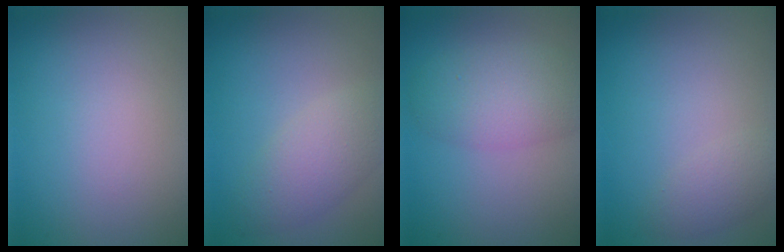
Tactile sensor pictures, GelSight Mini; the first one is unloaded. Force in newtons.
{"total": 3.6, "press": 3.6, "slide": 0.2}
{"total": 4.5, "press": 4.5, "slide": 0.1}
{"total": 1.8, "press": 1.8, "slide": 0.1}